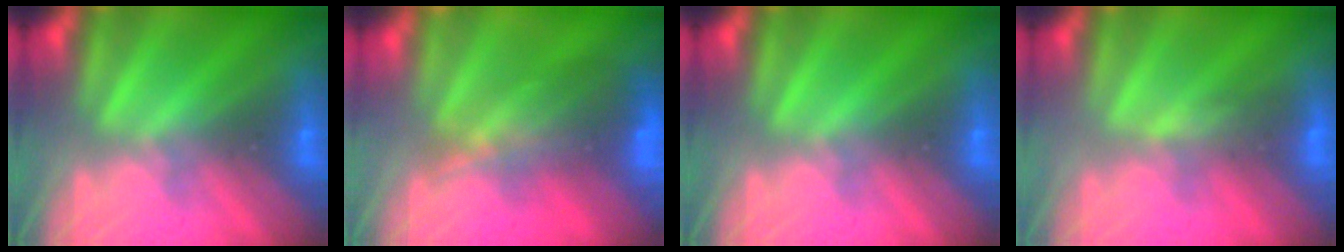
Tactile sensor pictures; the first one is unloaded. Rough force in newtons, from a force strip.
{"total": 5.7}
{"total": 0.0}
{"total": 4.7}